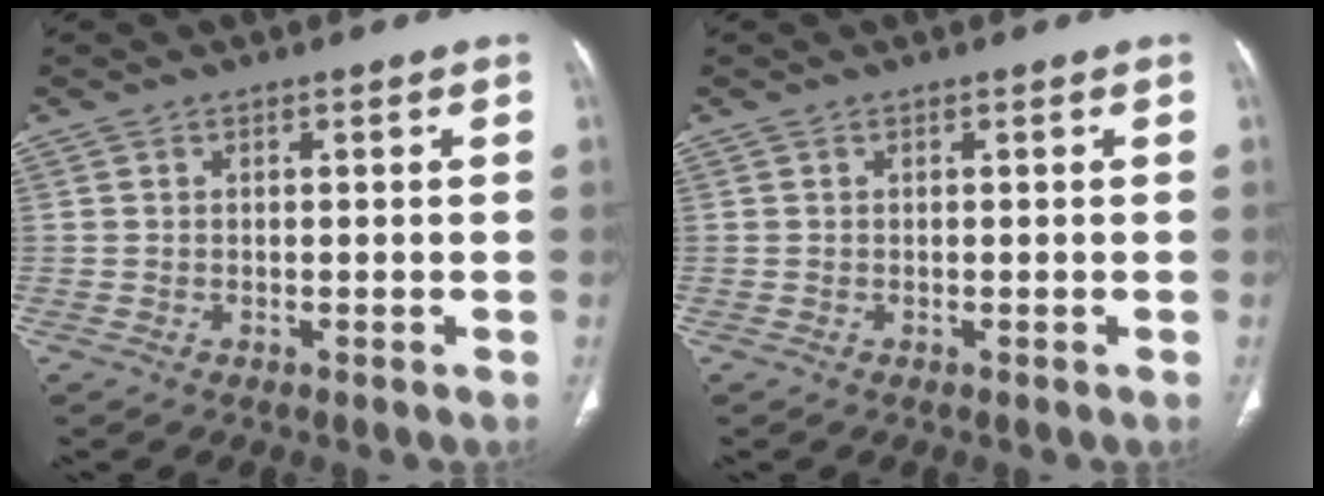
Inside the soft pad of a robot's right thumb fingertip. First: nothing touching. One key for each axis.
{"total": 0.0}